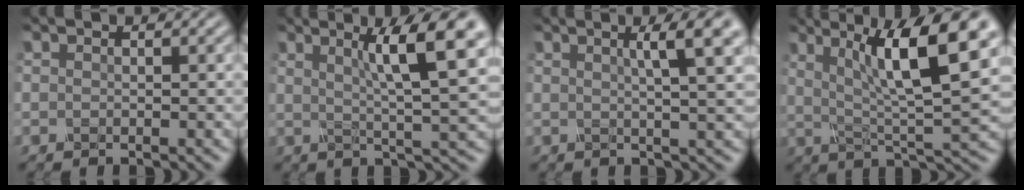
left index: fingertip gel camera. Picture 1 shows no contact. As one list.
[{"total": 7.4, "force": [2.6, 0.9, 6.8], "torque": [-0.096, 0.008, 0.042]}, {"total": 4.8, "force": [2.0, 0.9, 4.3], "torque": [-0.042, 0.015, 0.021]}, {"total": 9.9, "force": [3.3, 2.0, 9.1], "torque": [-0.144, 0.002, 0.056]}]